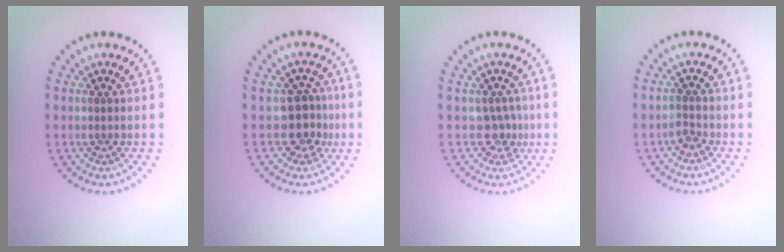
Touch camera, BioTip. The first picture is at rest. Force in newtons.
{"total": 2.7, "press": 2.2, "slide": 1.7}
{"total": 1.7, "press": 1.4, "slide": 1.0}
{"total": 1.1, "press": 0.8, "slide": 0.8}